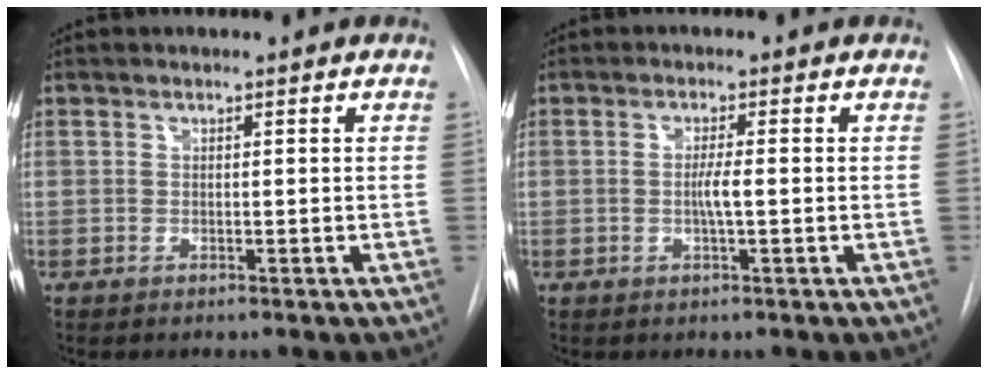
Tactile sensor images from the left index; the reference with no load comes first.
{"total": 2.4, "force": [-0.3, 0.0, 2.4], "torque": [-0.047, -0.001, -0.007]}